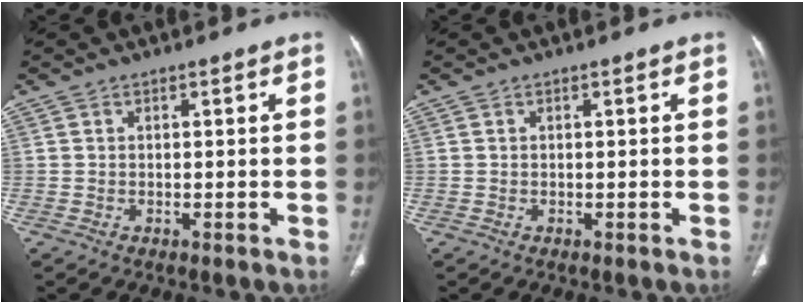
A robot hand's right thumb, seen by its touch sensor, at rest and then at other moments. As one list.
[{"total": 0.0}]